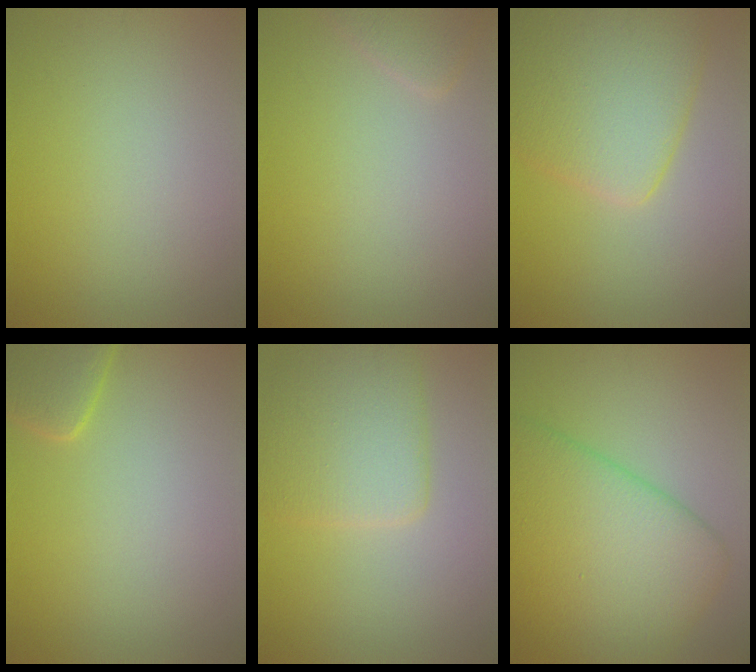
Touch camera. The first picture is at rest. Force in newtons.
{"total": 1.5, "press": 1.5, "slide": 0.1}
{"total": 7.5, "press": 7.5, "slide": 0.4}
{"total": 3.1, "press": 3.1, "slide": 0.3}
{"total": 5.3, "press": 5.3, "slide": 0.3}
{"total": 10.2, "press": 10.2, "slide": 0.4}